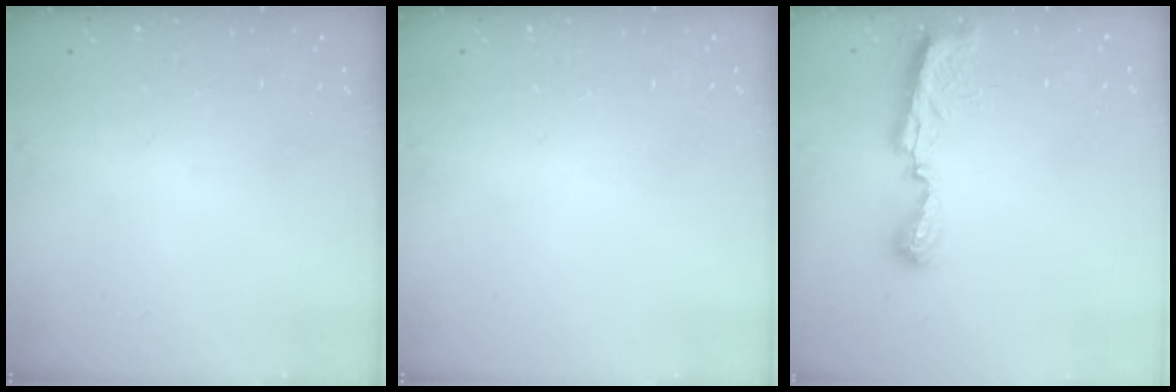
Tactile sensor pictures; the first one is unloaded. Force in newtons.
{"total": 0.0}
{"total": 7.9, "press": 7.8, "slide": 0.4}